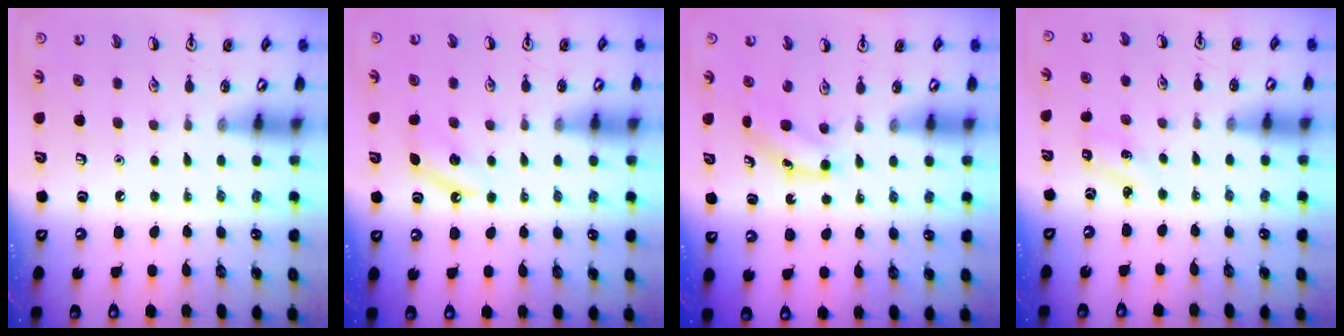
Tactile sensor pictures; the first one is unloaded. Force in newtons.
{"total": 4.6, "press": 4.5, "slide": 1.3}
{"total": 3.7, "press": 3.5, "slide": 1.1}
{"total": 1.4, "press": 1.3, "slide": 0.6}